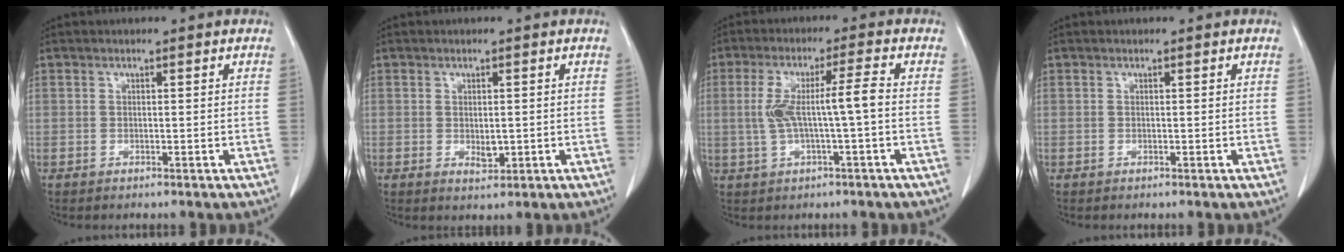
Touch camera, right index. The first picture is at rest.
{"total": 2.1, "force": [-0.2, 1.1, 1.7], "torque": [-0.029, -0.003, 0.005]}
{"total": 7.2, "force": [-0.3, 0.2, 7.2], "torque": [-0.145, 0.019, 0.000]}
{"total": 0.0}